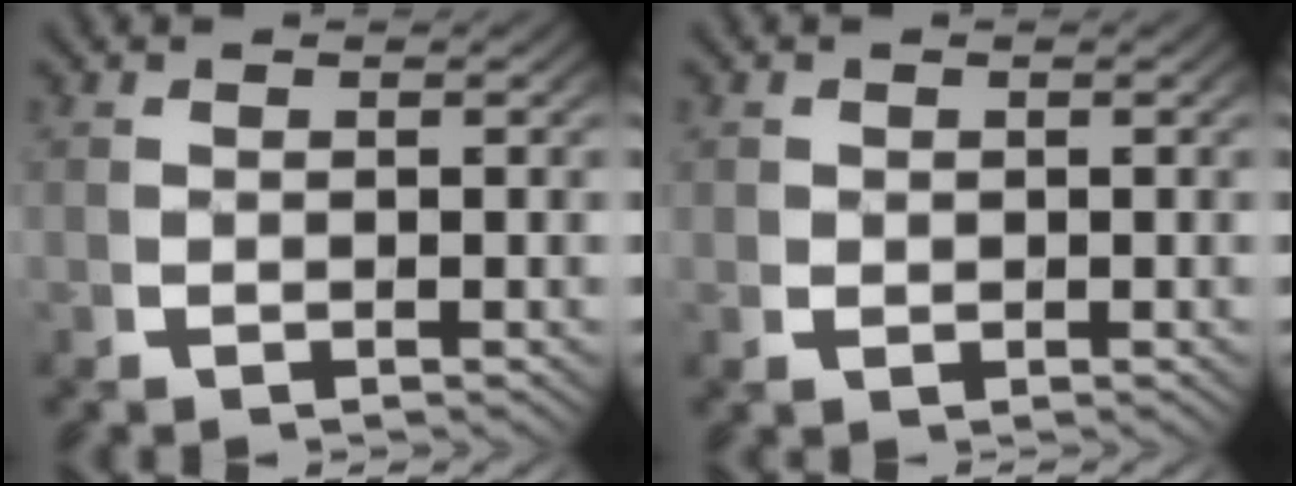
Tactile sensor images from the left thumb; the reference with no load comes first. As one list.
[{"total": 1.0, "force": [0.3, 0.9, 0.4], "torque": [-0.013, -0.008, 0.011]}]